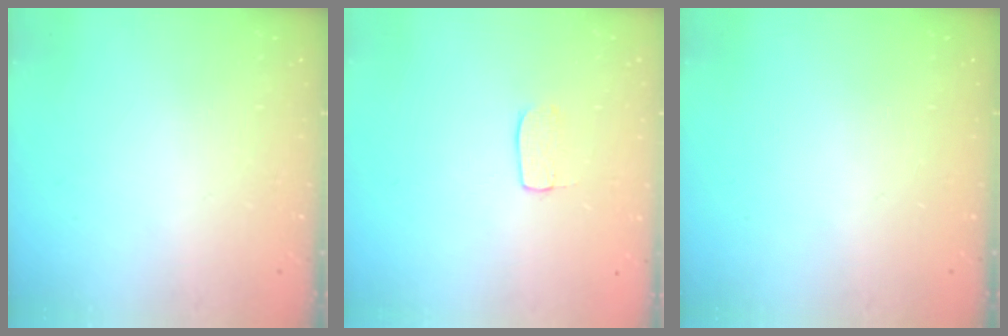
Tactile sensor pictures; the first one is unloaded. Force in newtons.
{"total": 5.0, "press": 5.0, "slide": 0.3}
{"total": 0.0}